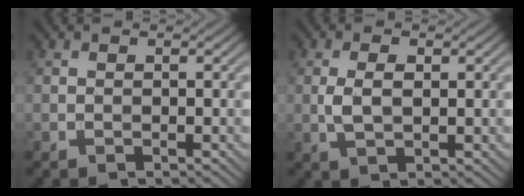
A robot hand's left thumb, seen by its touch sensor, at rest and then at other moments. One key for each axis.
{"total": 3.2, "fx": 0.2, "fy": 1.6, "fz": 2.8, "tx": -0.062, "ty": -0.003, "tz": 0.006}